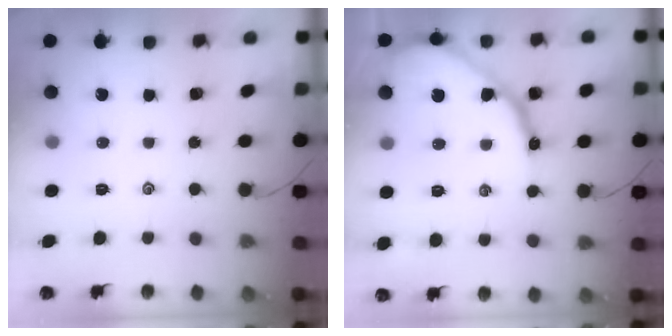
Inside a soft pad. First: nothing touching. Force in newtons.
{"total": 14.6, "press": 14.5, "slide": 1.3}